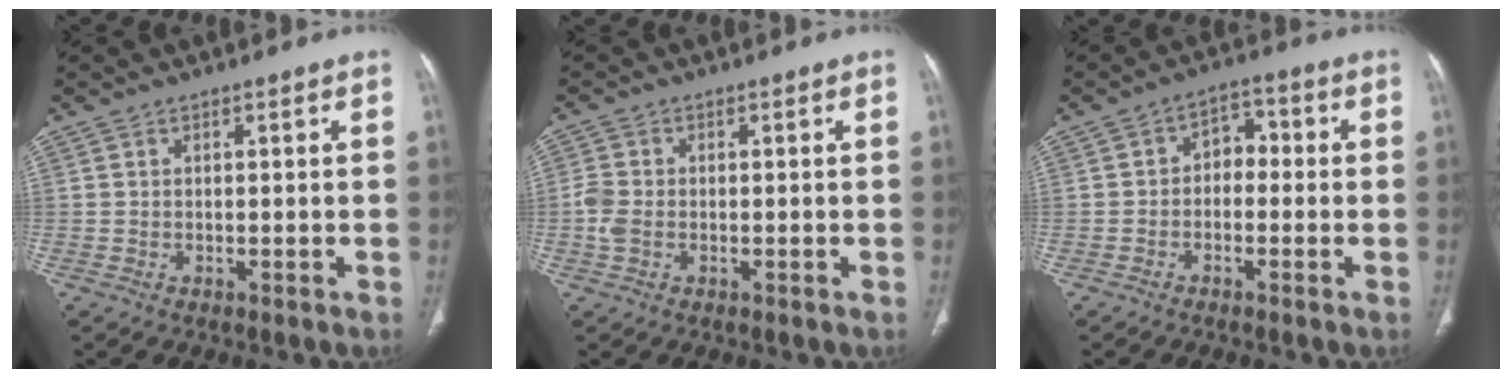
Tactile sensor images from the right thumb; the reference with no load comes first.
{"total": 3.4, "force": [-0.7, 2.4, 2.3], "torque": [-0.065, 0.006, -0.017]}
{"total": 5.0, "force": [-0.7, 3.7, 3.2], "torque": [-0.027, 0.028, -0.025]}